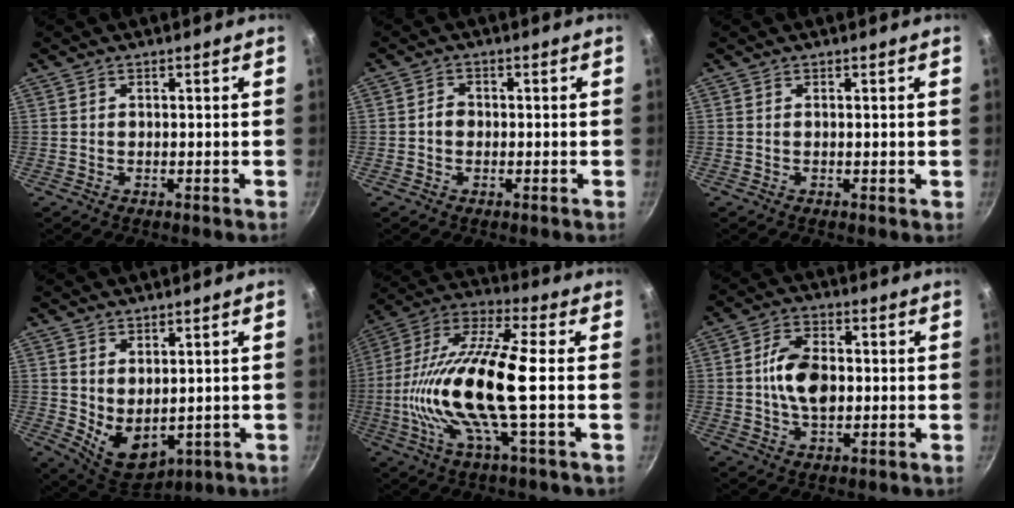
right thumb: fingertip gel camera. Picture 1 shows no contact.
{"total": 1.3, "force": [-0.3, 1.1, 0.6], "torque": [-0.009, 0.006, -0.007]}
{"total": 0.6, "force": [0.1, 0.0, 0.6], "torque": [-0.008, -0.002, 0.001]}
{"total": 8.5, "force": [0.8, 5.5, 6.4], "torque": [-0.081, -0.028, 0.039]}
{"total": 19.6, "force": [-2.3, 4.1, 19.0], "torque": [-0.375, 0.026, -0.058]}
{"total": 9.0, "force": [0.1, 5.4, 7.2], "torque": [-0.119, 0.009, -0.004]}